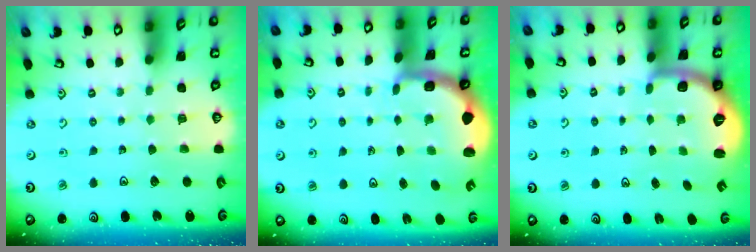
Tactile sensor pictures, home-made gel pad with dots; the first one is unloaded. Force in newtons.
{"total": 2.1, "press": 1.9, "slide": 0.8}
{"total": 2.0, "press": 1.6, "slide": 1.2}